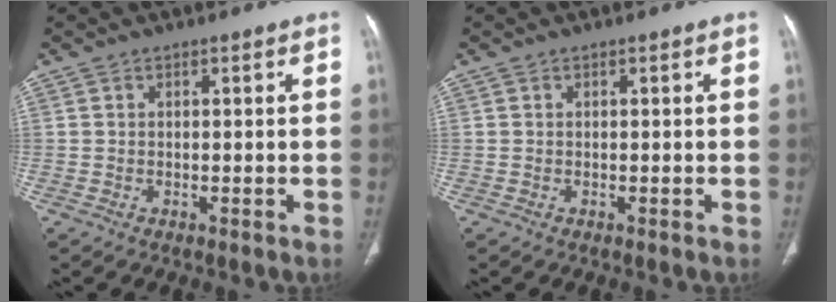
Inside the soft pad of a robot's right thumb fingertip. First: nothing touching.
{"total": 0.0}